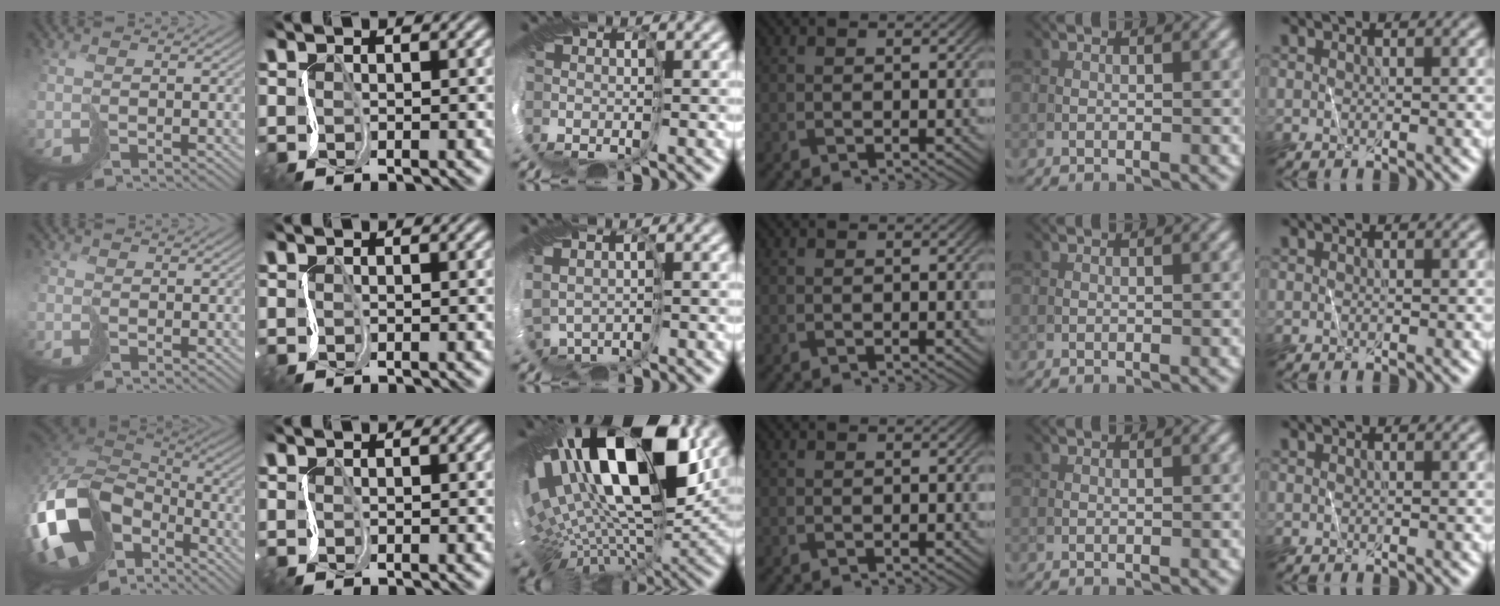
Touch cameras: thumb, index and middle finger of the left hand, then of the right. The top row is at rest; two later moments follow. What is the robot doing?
{"motion": "cut", "object": "bubble wrap"}